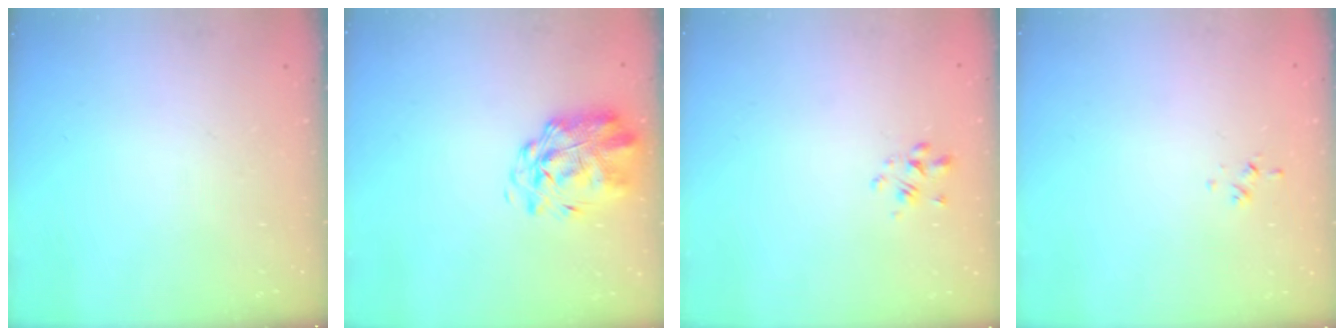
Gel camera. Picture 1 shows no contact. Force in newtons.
{"total": 2.6, "press": 2.1, "slide": 1.6}
{"total": 1.4, "press": 1.2, "slide": 0.8}
{"total": 0.7, "press": 0.6, "slide": 0.4}